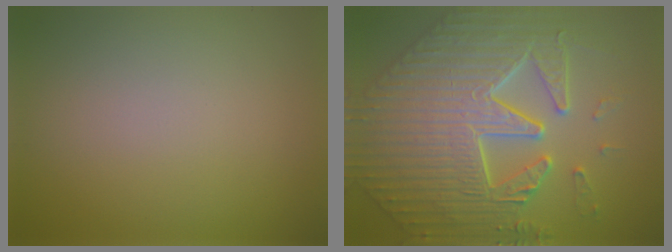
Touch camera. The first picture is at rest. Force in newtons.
{"total": 8.7, "press": 7.2, "slide": 4.9}